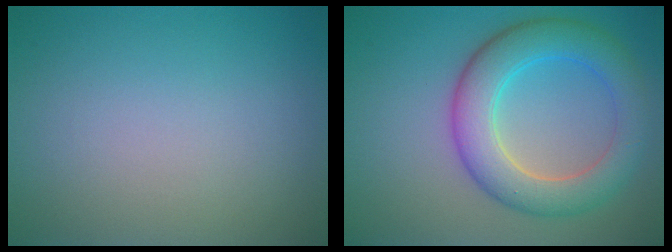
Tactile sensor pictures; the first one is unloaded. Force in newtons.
{"total": 6.6, "press": 6.6, "slide": 0.1}